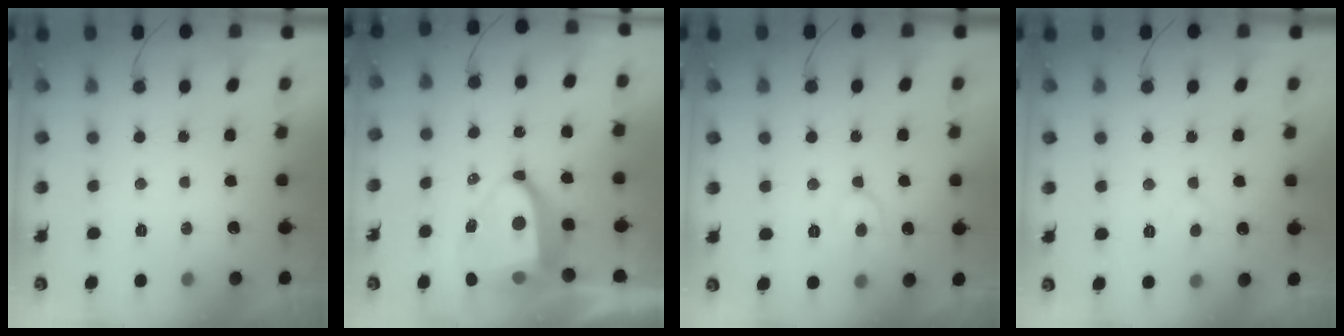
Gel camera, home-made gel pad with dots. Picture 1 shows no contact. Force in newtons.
{"total": 10.2, "press": 10.1, "slide": 1.0}
{"total": 6.3, "press": 6.3, "slide": 0.7}
{"total": 3.2, "press": 3.2, "slide": 0.4}